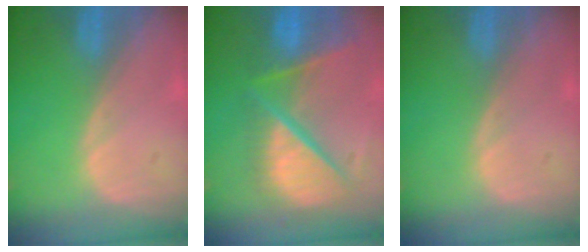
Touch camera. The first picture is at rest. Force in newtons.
{"total": 12.0, "press": 10.0, "slide": 6.6}
{"total": 0.0}